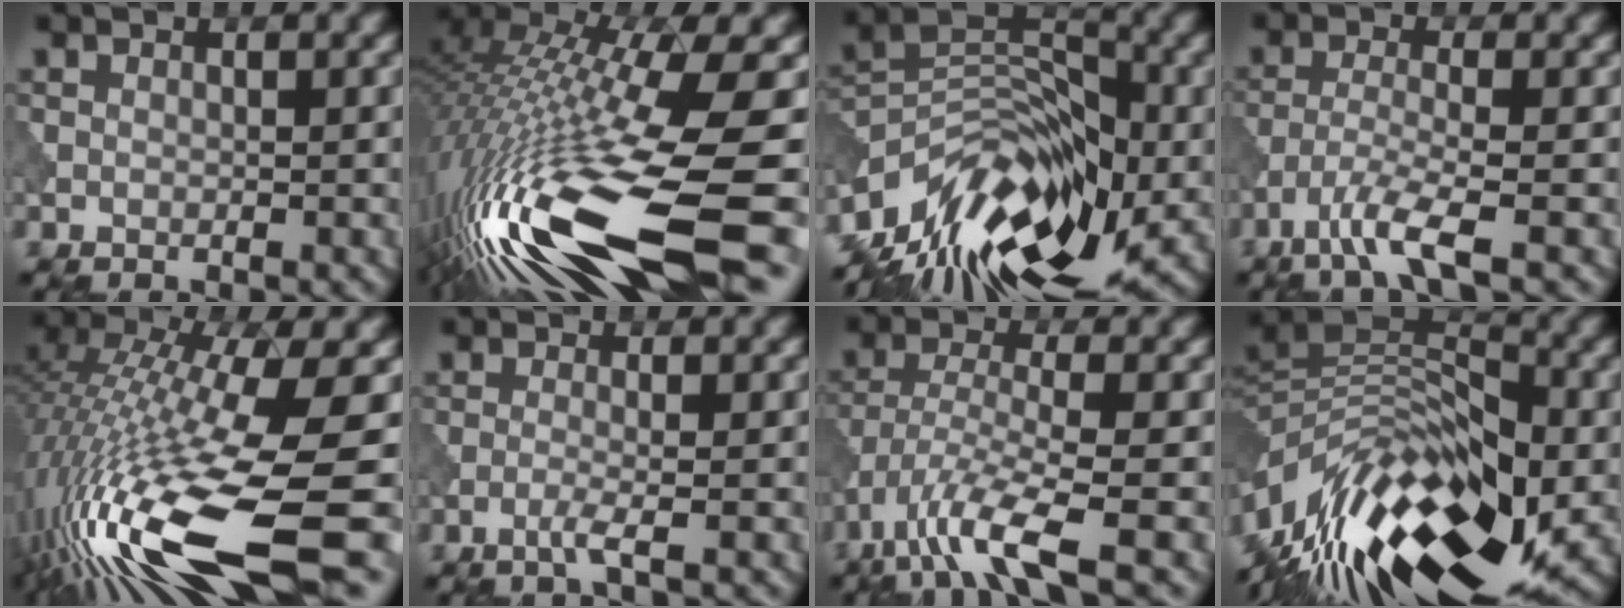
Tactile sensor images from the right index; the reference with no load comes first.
{"total": 17.8, "force": [-4.7, 4.6, 16.6], "torque": [-0.337, -0.014, -0.073]}
{"total": 12.3, "force": [-6.8, 6.7, 7.8], "torque": [-0.135, 0.022, -0.132]}
{"total": 4.3, "force": [-2.7, 0.4, 3.2], "torque": [-0.066, -0.003, -0.067]}
{"total": 16.2, "force": [-4.4, 4.2, 15.0], "torque": [-0.300, -0.001, -0.074]}
{"total": 1.8, "force": [-0.7, 0.3, 1.6], "torque": [-0.027, 0.004, -0.024]}
{"total": 6.7, "force": [-4.2, 1.3, 5.1], "torque": [-0.098, -0.005, -0.090]}
{"total": 15.5, "force": [-6.3, 6.7, 12.5], "torque": [-0.228, 0.022, -0.132]}